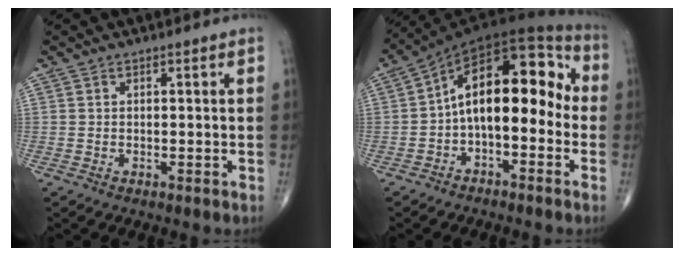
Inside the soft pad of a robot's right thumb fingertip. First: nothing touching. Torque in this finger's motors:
{"motor_torque": [0.20, 1.05, 1.46, 0.59, 0.21]}